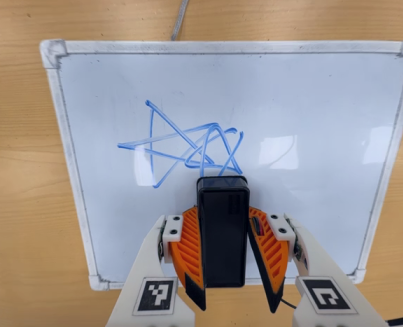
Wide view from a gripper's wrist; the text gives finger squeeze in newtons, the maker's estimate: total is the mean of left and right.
{"total": 5.5, "left": 4.9, "right": 6.1}